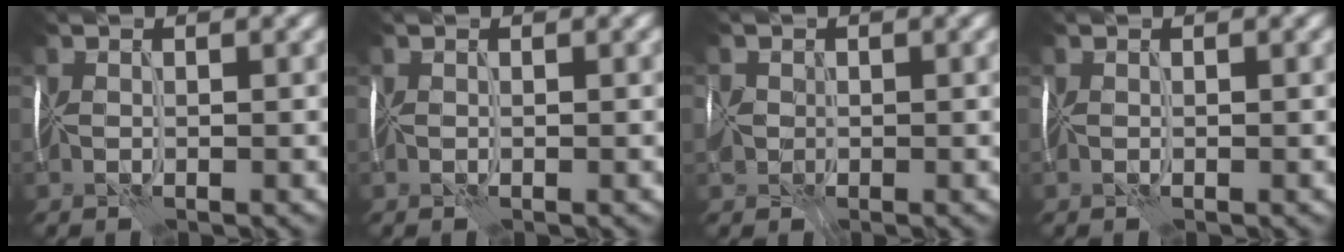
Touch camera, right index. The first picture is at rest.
{"total": 0.0}
{"total": 2.1, "force": [-0.3, 2.0, 0.5], "torque": [-0.022, 0.002, -0.008]}
{"total": 0.0}